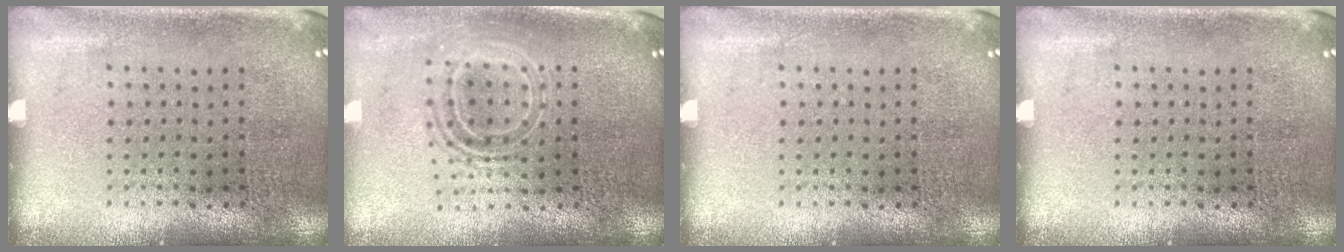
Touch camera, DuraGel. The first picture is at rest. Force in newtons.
{"total": 1.6, "press": 1.3, "slide": 1.0}
{"total": 0.0}
{"total": 0.0}